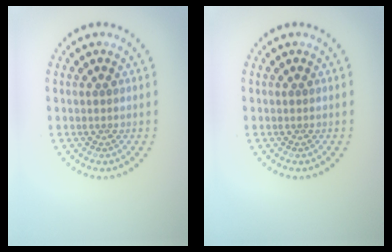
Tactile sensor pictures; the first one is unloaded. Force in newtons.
{"total": 0.0}